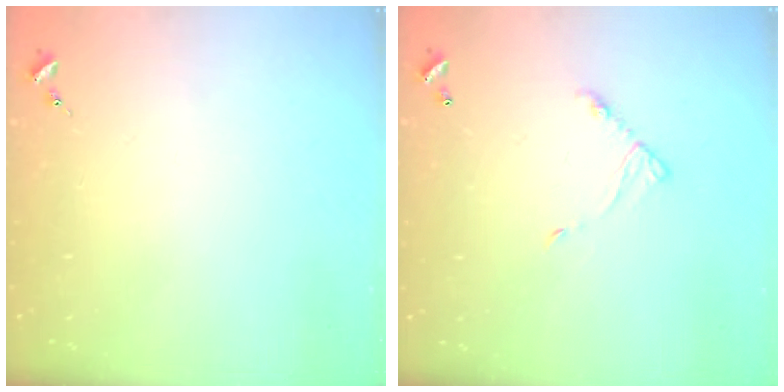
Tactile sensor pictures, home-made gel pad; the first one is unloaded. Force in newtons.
{"total": 7.3, "press": 7.3, "slide": 0.6}